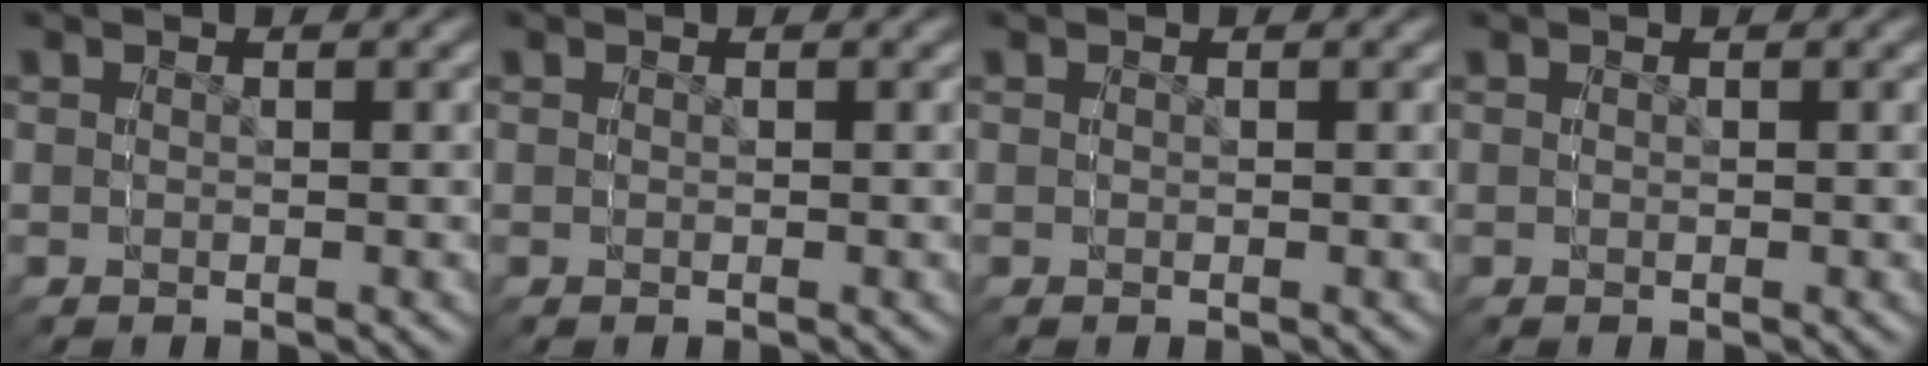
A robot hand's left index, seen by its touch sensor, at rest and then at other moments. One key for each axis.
{"total": 0.0}
{"total": 0.0}
{"total": 0.0}